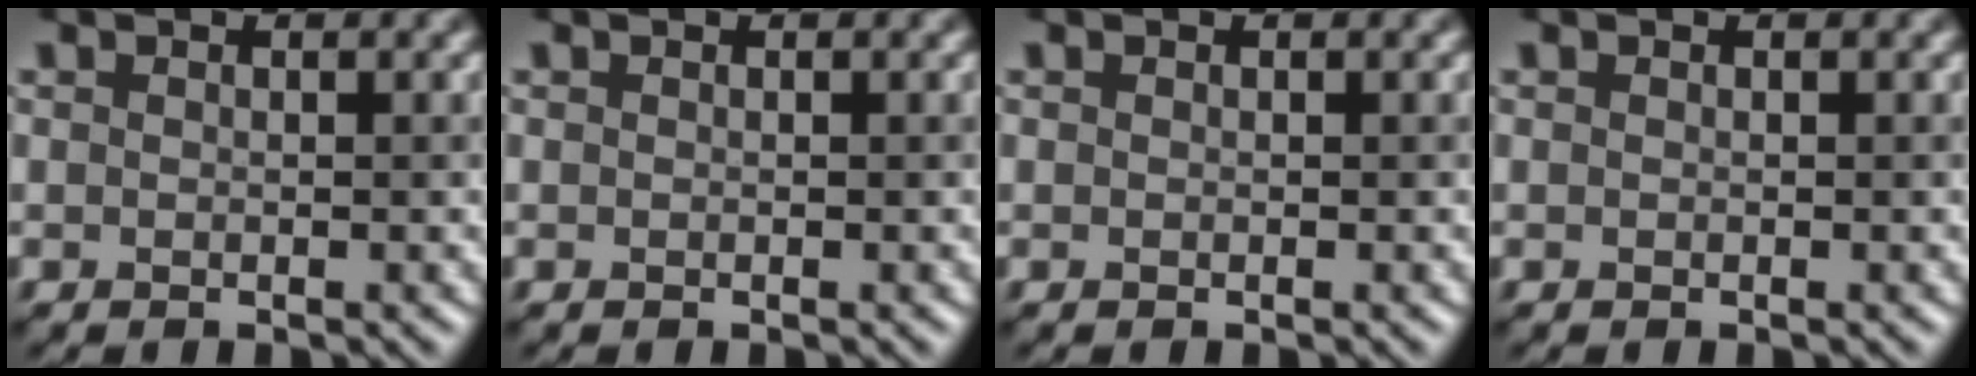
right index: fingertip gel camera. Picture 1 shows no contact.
{"total": 0.0}
{"total": 0.0}
{"total": 0.0}